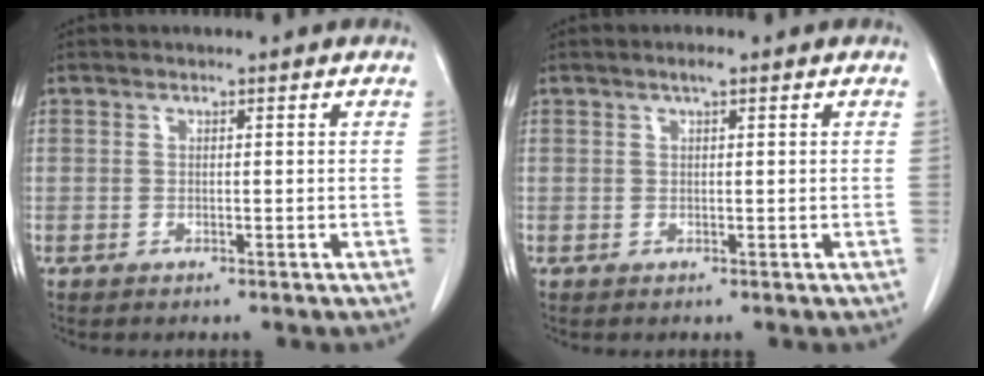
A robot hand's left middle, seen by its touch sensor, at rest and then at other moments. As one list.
[{"total": 1.1, "force": [0.7, 0.1, 0.9], "torque": [-0.017, 0.003, 0.011]}]